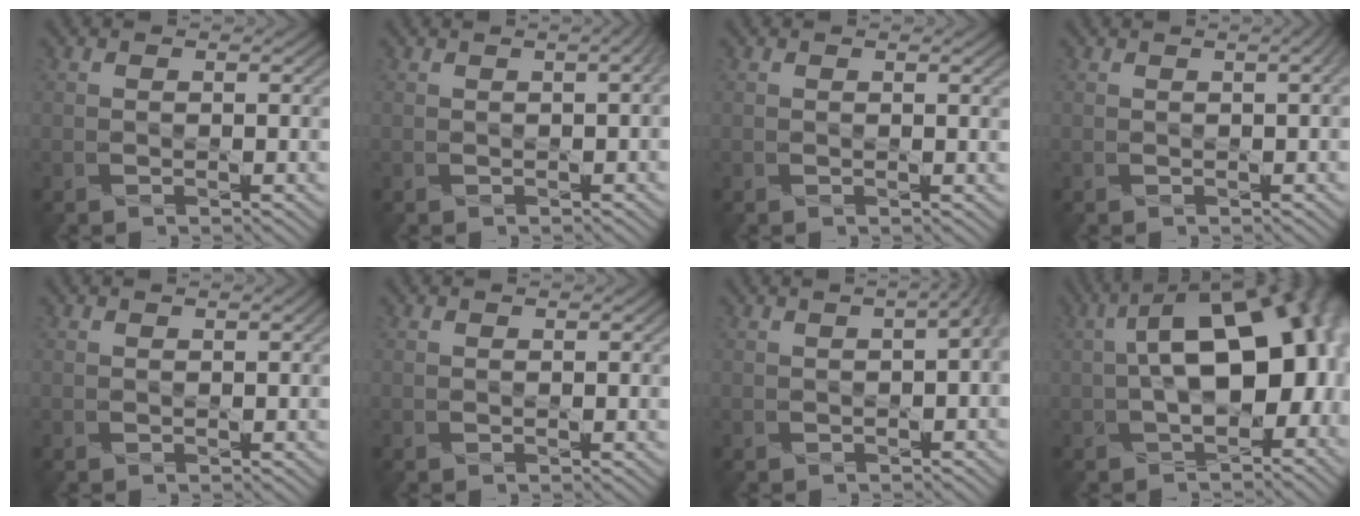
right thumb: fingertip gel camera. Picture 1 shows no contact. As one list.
[{"total": 3.3, "force": [-0.8, 1.6, 2.8], "torque": [-0.029, -0.011, 0.003]}, {"total": 1.2, "force": [0.4, 0.5, 1.0], "torque": [-0.019, -0.009, 0.009]}, {"total": 2.6, "force": [-0.4, 1.1, 2.4], "torque": [-0.023, -0.007, 0.006]}, {"total": 0.6, "force": [-0.2, 0.4, 0.5], "torque": [-0.007, -0.003, -0.001]}, {"total": 0.0}, {"total": 5.0, "force": [-1.2, 2.2, 4.3], "torque": [-0.050, -0.017, -0.006]}, {"total": 15.2, "force": [0.7, 7.7, 13.0], "torque": [-0.188, -0.003, 0.022]}]